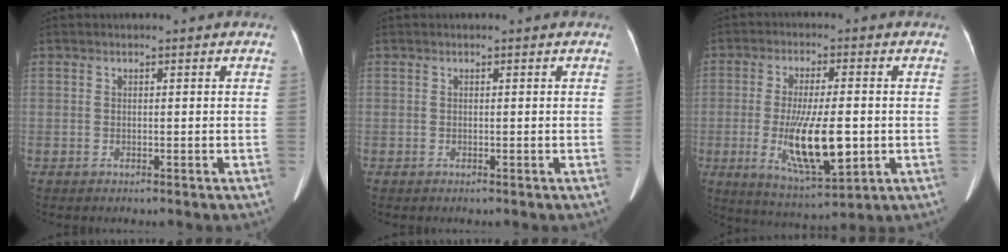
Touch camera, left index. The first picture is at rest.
{"total": 0.0}
{"total": 12.0, "force": [-2.0, 2.9, 11.4], "torque": [-0.211, -0.022, -0.025]}